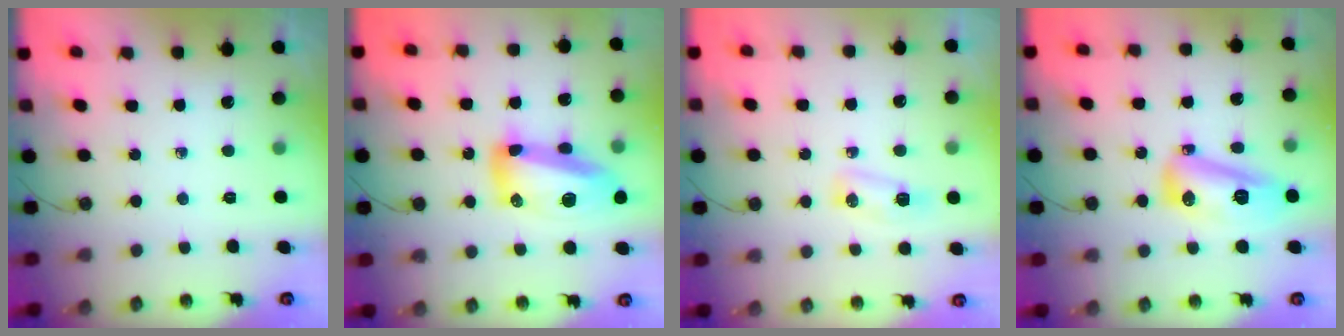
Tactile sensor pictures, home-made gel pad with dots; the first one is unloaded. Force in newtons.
{"total": 16.4, "press": 16.3, "slide": 1.5}
{"total": 5.4, "press": 5.3, "slide": 0.5}
{"total": 11.9, "press": 11.8, "slide": 1.0}